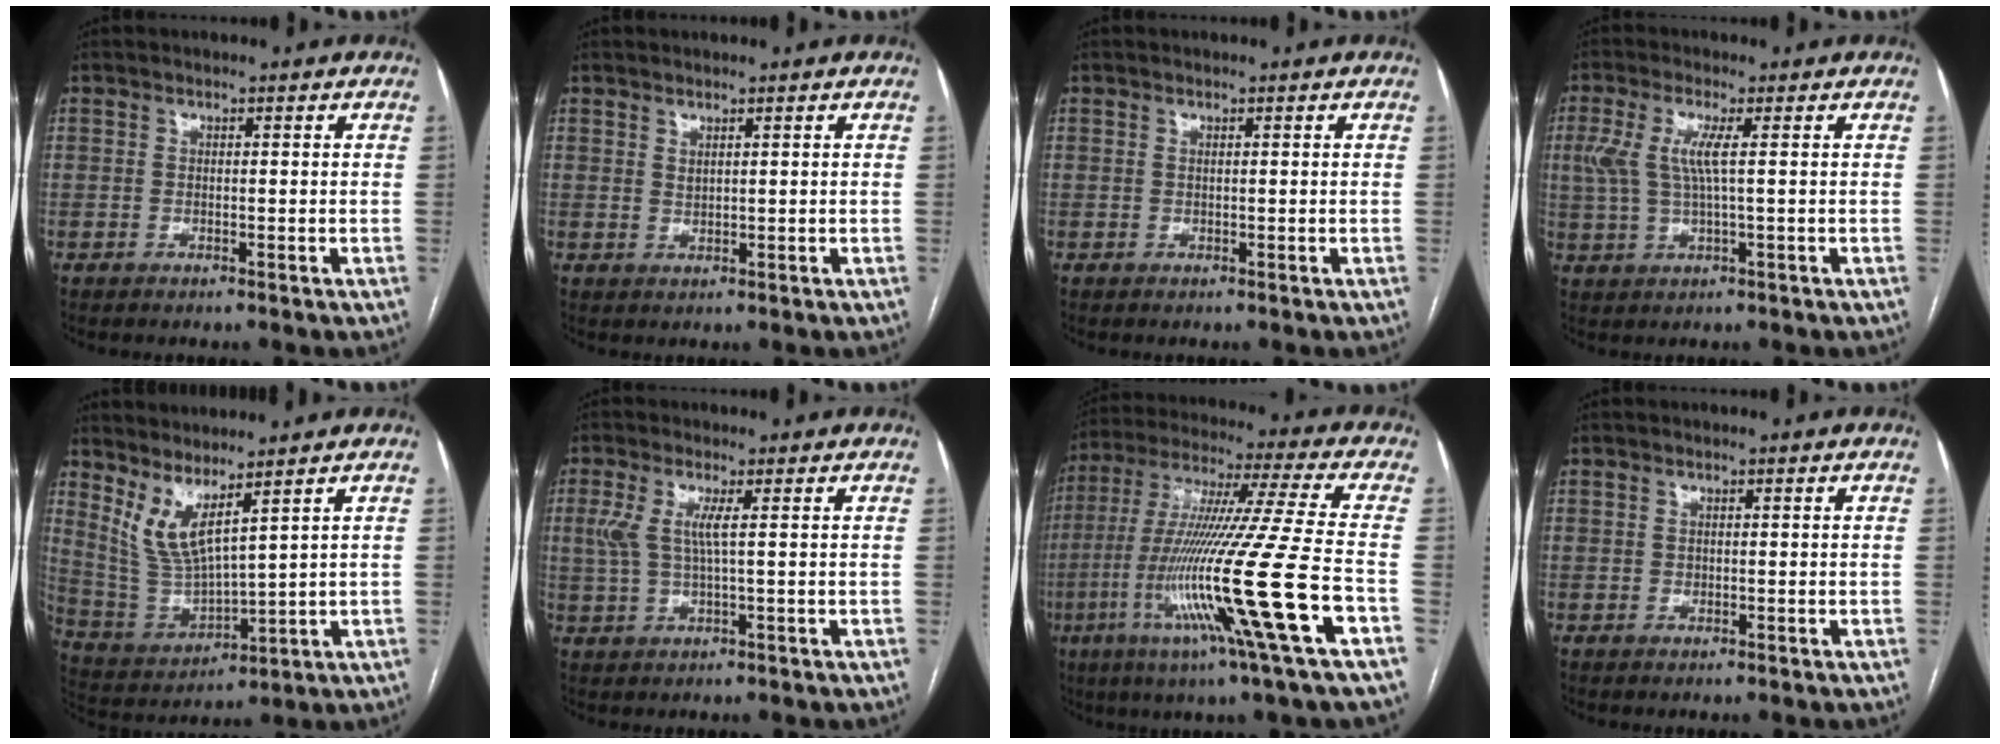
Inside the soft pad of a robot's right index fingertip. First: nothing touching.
{"total": 0.8, "force": [0.6, 0.2, 0.4], "torque": [-0.006, -0.005, 0.014]}
{"total": 0.0}
{"total": 5.4, "force": [1.1, 0.7, 5.2], "torque": [-0.132, 0.009, 0.024]}
{"total": 7.4, "force": [4.9, 0.8, 5.4], "torque": [-0.121, -0.021, 0.121]}
{"total": 4.3, "force": [0.9, 0.4, 4.2], "torque": [-0.104, 0.009, 0.023]}
{"total": 23.0, "force": [-7.5, -2.0, 21.7], "torque": [-0.417, -0.039, -0.150]}
{"total": 0.0}